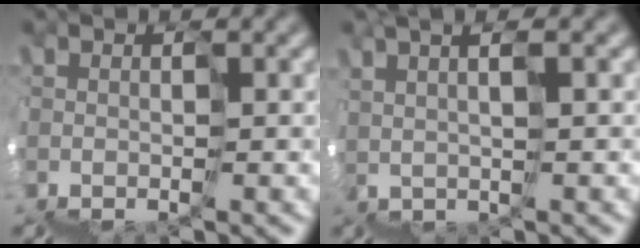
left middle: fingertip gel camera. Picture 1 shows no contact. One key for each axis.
{"total": 4.2, "fx": 2.6, "fy": 1.5, "fz": 2.9, "tx": -0.010, "ty": 0.024, "tz": 0.051}